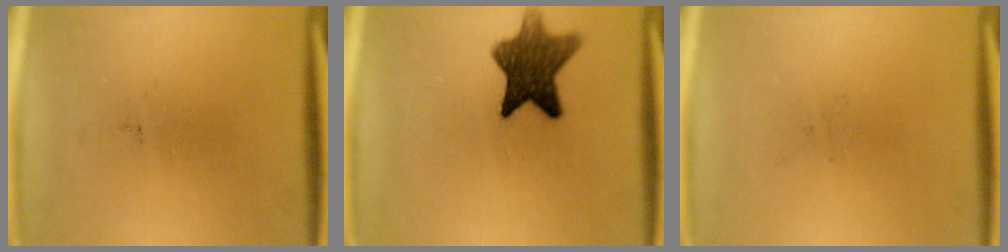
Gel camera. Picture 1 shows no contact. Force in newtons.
{"total": 9.9}
{"total": 0.0}